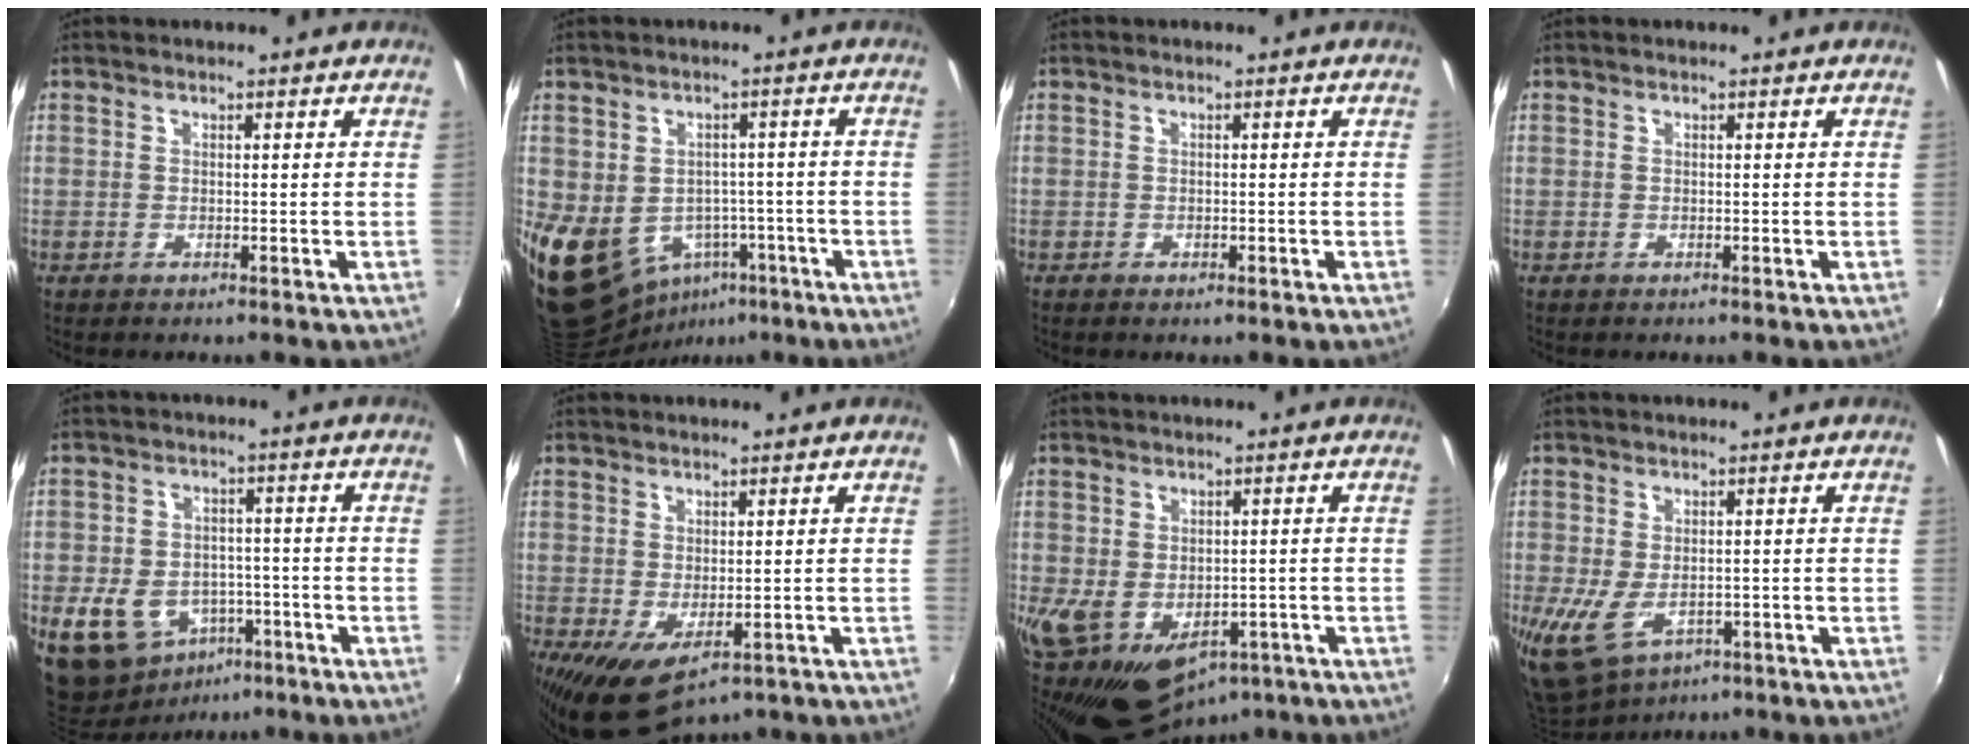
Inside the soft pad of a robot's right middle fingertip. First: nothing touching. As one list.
[{"total": 12.3, "force": [-3.8, 9.9, 6.2], "torque": [-0.137, -0.005, -0.032]}, {"total": 0.9, "force": [-0.6, 0.6, 0.4], "torque": [-0.008, -0.006, -0.011]}, {"total": 0.0}, {"total": 13.0, "force": [-5.9, 9.7, 6.4], "torque": [-0.163, 0.001, -0.073]}, {"total": 6.3, "force": [-1.7, 3.3, 5.0], "torque": [-0.087, -0.029, -0.018]}, {"total": 14.6, "force": [-5.8, 9.8, 9.1], "torque": [-0.190, -0.042, -0.071]}, {"total": 7.8, "force": [-2.0, 5.0, 5.7], "torque": [-0.109, -0.025, -0.023]}]